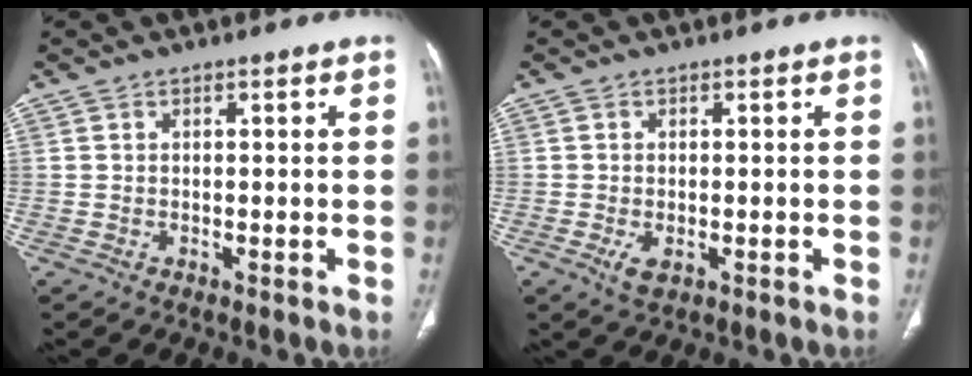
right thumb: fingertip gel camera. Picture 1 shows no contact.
{"total": 2.8, "force": [-1.0, 1.5, 2.1], "torque": [-0.041, -0.004, -0.013]}